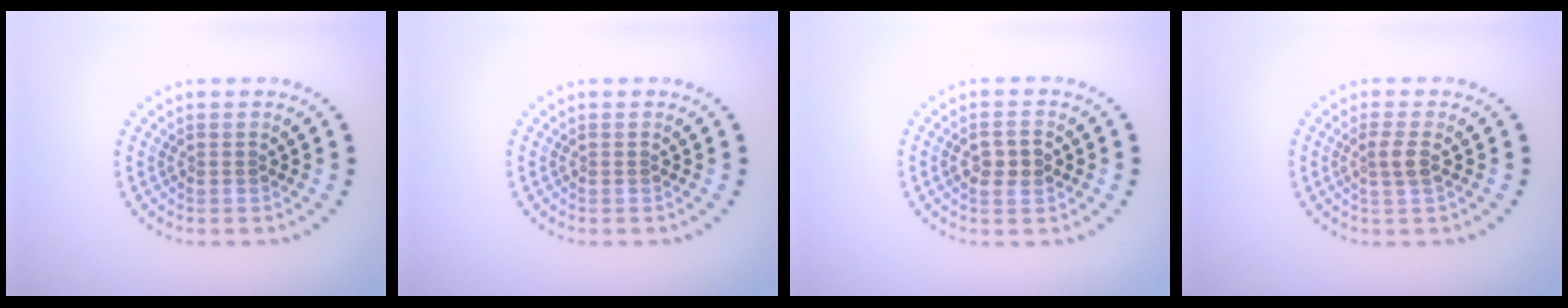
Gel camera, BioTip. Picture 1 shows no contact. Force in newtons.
{"total": 0.0}
{"total": 2.3, "press": 2.3, "slide": 0.0}
{"total": 1.7, "press": 1.4, "slide": 0.9}